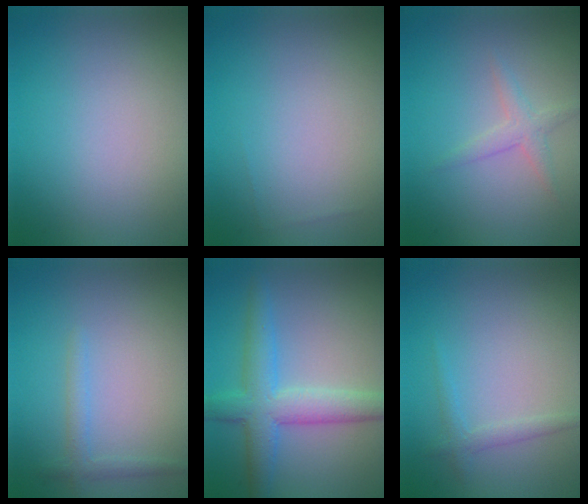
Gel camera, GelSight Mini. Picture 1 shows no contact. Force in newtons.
{"total": 0.0}
{"total": 1.6, "press": 1.6, "slide": 0.1}
{"total": 1.4, "press": 1.4, "slide": 0.1}
{"total": 5.4, "press": 5.4, "slide": 0.1}
{"total": 1.3, "press": 1.3, "slide": 0.0}